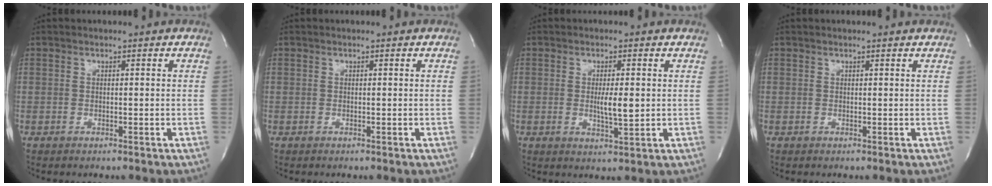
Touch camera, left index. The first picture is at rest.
{"total": 0.0}
{"total": 3.8, "force": [-0.1, 0.6, 3.8], "torque": [-0.068, -0.009, -0.002]}
{"total": 1.0, "force": [1.0, 0.1, 0.3], "torque": [-0.012, 0.005, 0.007]}